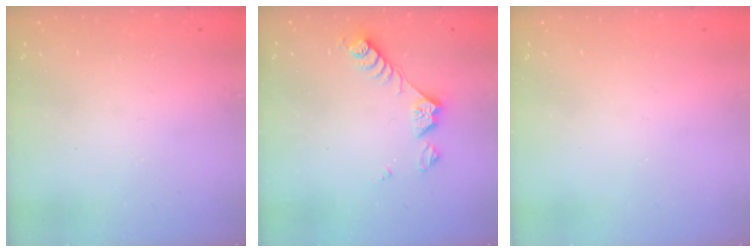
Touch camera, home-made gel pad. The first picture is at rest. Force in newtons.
{"total": 8.5, "press": 8.5, "slide": 0.5}
{"total": 0.0}